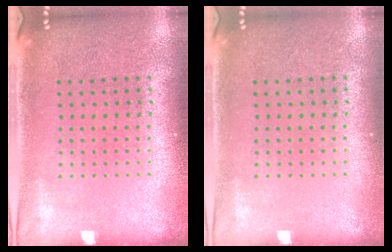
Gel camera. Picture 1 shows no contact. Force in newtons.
{"total": 0.0}